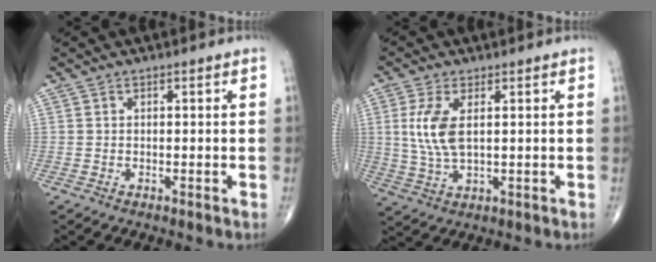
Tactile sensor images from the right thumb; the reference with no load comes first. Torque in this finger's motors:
{"motor_torque": [0.07, 0.24, 0.91, 0.25, 0.06]}